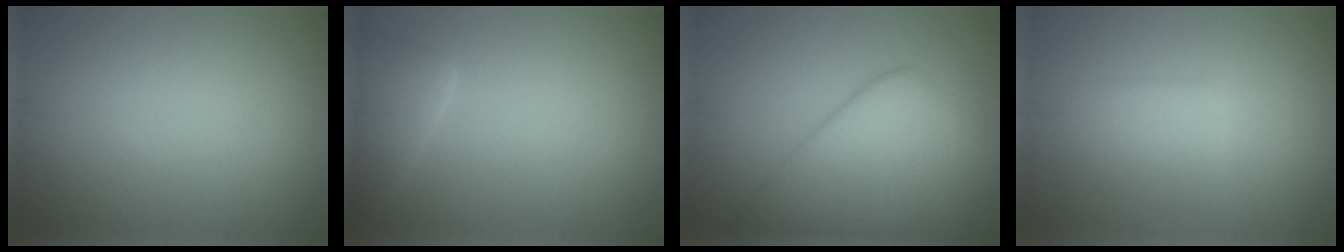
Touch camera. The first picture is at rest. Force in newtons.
{"total": 2.9, "press": 2.9, "slide": 0.3}
{"total": 9.8, "press": 9.8, "slide": 0.2}
{"total": 2.4, "press": 2.3, "slide": 0.5}